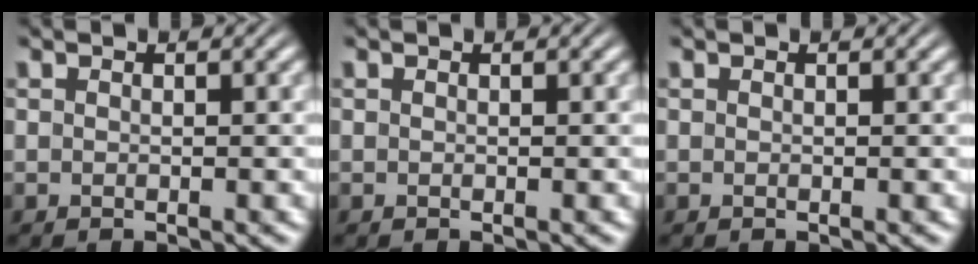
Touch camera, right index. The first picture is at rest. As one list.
[{"total": 0.0}, {"total": 0.0}]